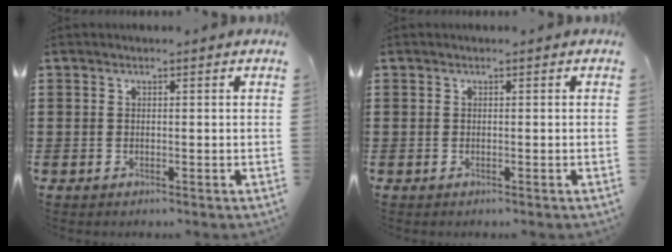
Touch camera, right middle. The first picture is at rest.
{"total": 0.0}